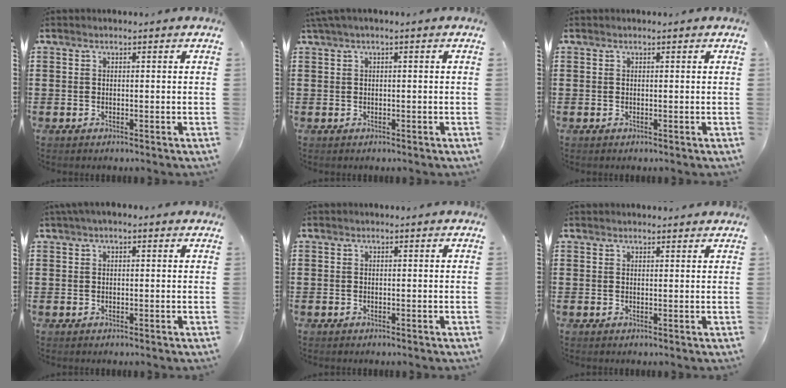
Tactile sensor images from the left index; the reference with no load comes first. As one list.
[{"total": 1.1, "force": [-0.1, 0.1, 1.1], "torque": [-0.017, -0.005, -0.001]}, {"total": 0.0}, {"total": 1.2, "force": [0.3, 0.5, 1.0], "torque": [-0.020, 0.004, 0.006]}, {"total": 0.0}, {"total": 1.2, "force": [1.2, 0.1, 0.2], "torque": [-0.005, 0.000, 0.023]}]